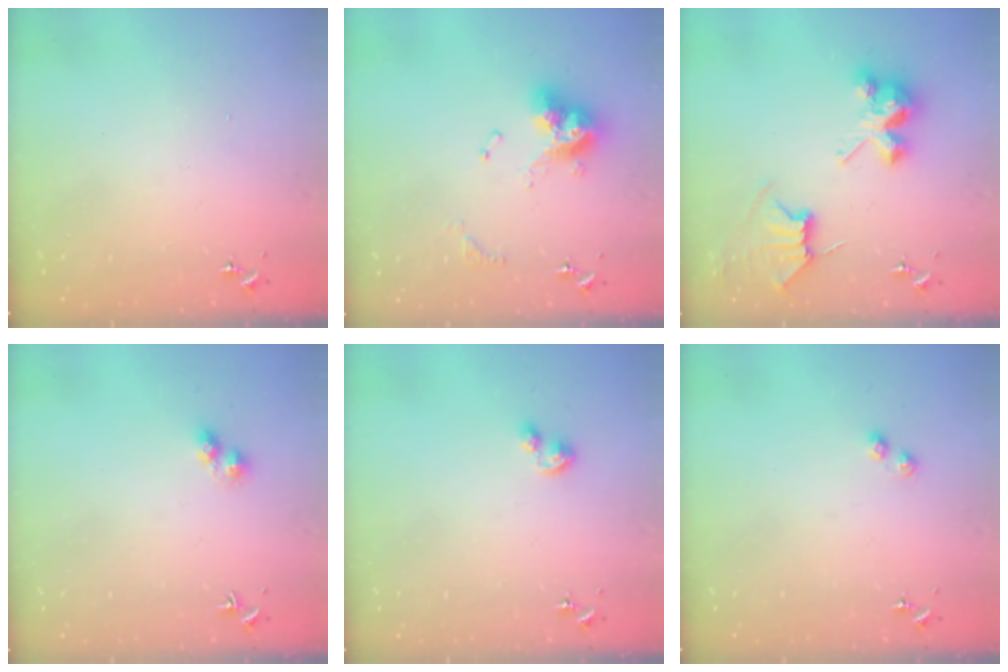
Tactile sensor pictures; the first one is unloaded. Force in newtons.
{"total": 13.2, "press": 13.2, "slide": 0.8}
{"total": 8.9, "press": 8.8, "slide": 0.7}
{"total": 4.0, "press": 3.9, "slide": 0.7}
{"total": 3.0, "press": 3.0, "slide": 0.3}
{"total": 3.4, "press": 3.4, "slide": 0.4}